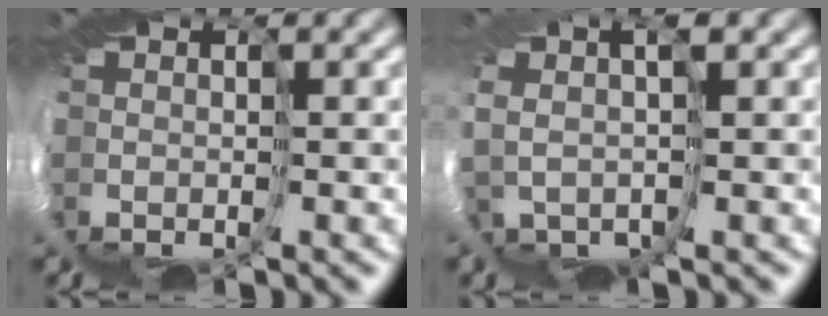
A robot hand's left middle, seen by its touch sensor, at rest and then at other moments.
{"total": 1.9, "force": [1.7, -0.2, 1.0], "torque": [-0.030, 0.009, 0.039]}